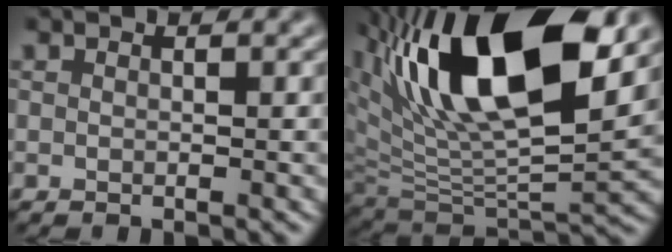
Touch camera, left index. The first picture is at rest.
{"total": 15.2, "force": [7.3, 6.1, 11.9], "torque": [-0.203, 0.008, 0.126]}